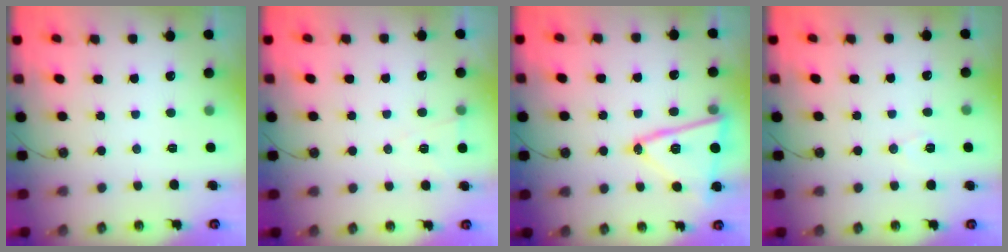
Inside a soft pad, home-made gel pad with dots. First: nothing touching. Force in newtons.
{"total": 5.0, "press": 2.7, "slide": 4.2}
{"total": 16.4, "press": 16.3, "slide": 1.0}
{"total": 7.3, "press": 5.8, "slide": 4.4}